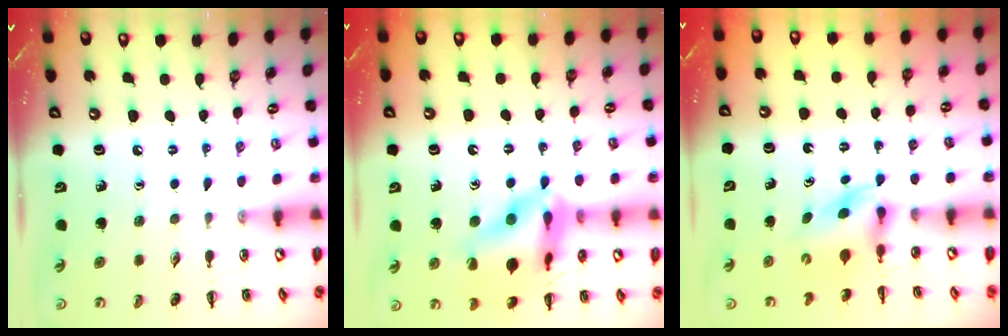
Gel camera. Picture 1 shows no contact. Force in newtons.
{"total": 18.3, "press": 18.1, "slide": 2.8}
{"total": 3.2, "press": 3.0, "slide": 1.1}